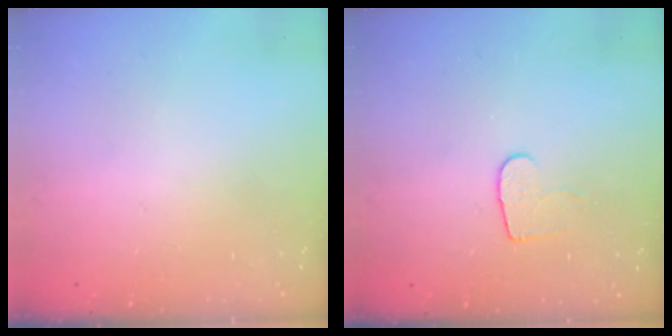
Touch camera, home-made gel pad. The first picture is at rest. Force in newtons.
{"total": 6.3, "press": 6.3, "slide": 0.6}